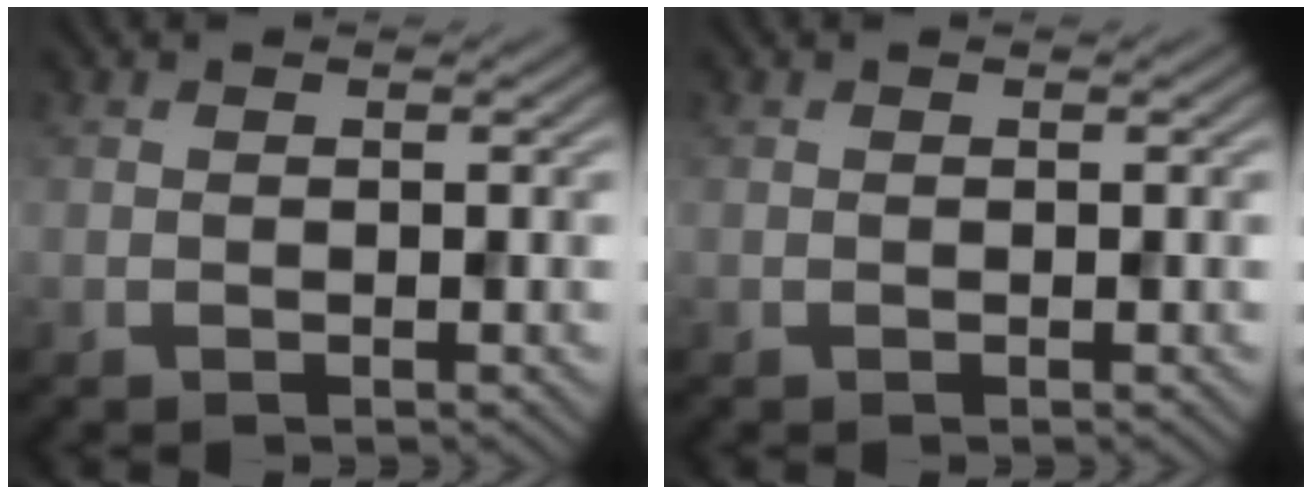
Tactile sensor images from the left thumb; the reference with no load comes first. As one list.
[{"total": 0.0}]